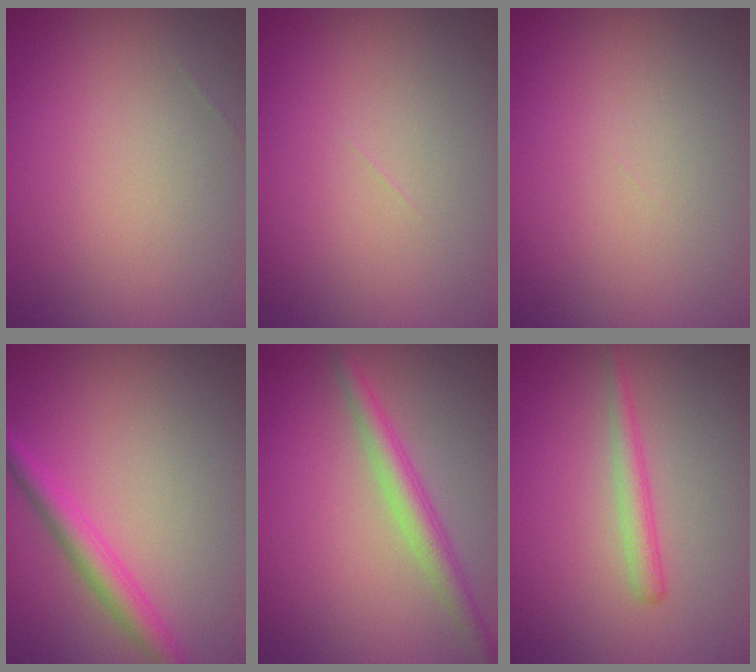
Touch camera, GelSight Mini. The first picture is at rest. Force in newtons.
{"total": 0.0}
{"total": 0.0}
{"total": 2.9, "press": 2.9, "slide": 0.1}
{"total": 2.9, "press": 2.9, "slide": 0.2}
{"total": 1.7, "press": 1.7, "slide": 0.1}